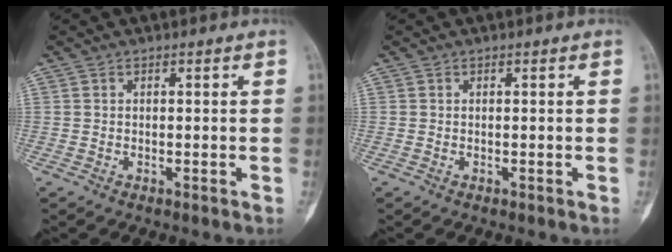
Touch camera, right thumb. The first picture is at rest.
{"total": 0.0}